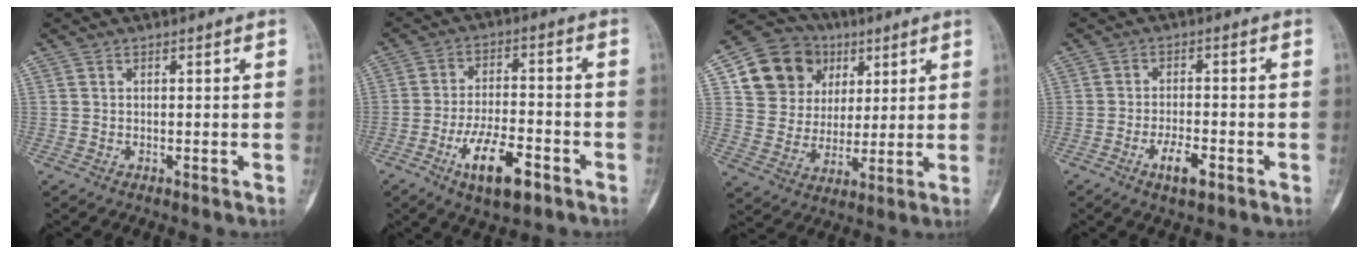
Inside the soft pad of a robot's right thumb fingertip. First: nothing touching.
{"total": 11.1, "force": [-5.5, 4.3, 8.6], "torque": [-0.150, 0.025, -0.089]}
{"total": 15.2, "force": [5.9, 13.0, 5.1], "torque": [-0.053, 0.003, 0.110]}
{"total": 5.0, "force": [-2.5, 1.8, 3.9], "torque": [-0.071, 0.010, -0.042]}